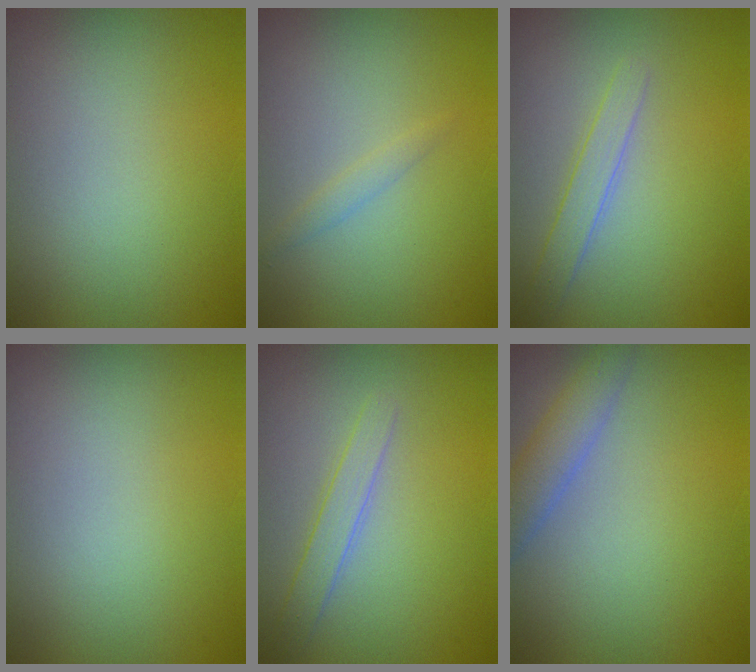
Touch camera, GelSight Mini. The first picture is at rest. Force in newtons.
{"total": 0.8, "press": 0.8, "slide": 0.0}
{"total": 1.8, "press": 1.8, "slide": 0.0}
{"total": 0.0}
{"total": 1.8, "press": 1.8, "slide": 0.0}
{"total": 2.9, "press": 2.9, "slide": 0.1}